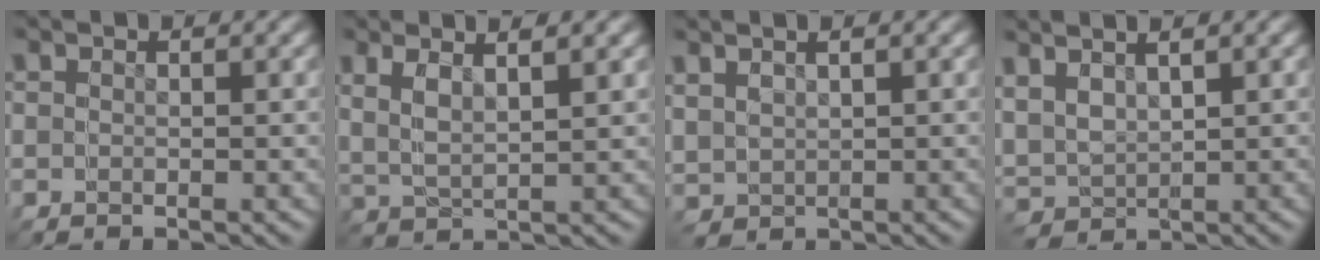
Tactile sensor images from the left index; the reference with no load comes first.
{"total": 3.3, "force": [2.8, -0.3, 1.8], "torque": [-0.031, 0.033, 0.041]}
{"total": 2.3, "force": [0.9, 1.9, 1.0], "torque": [-0.004, 0.002, 0.020]}
{"total": 5.7, "force": [1.6, 5.0, 2.1], "torque": [-0.054, -0.002, 0.032]}